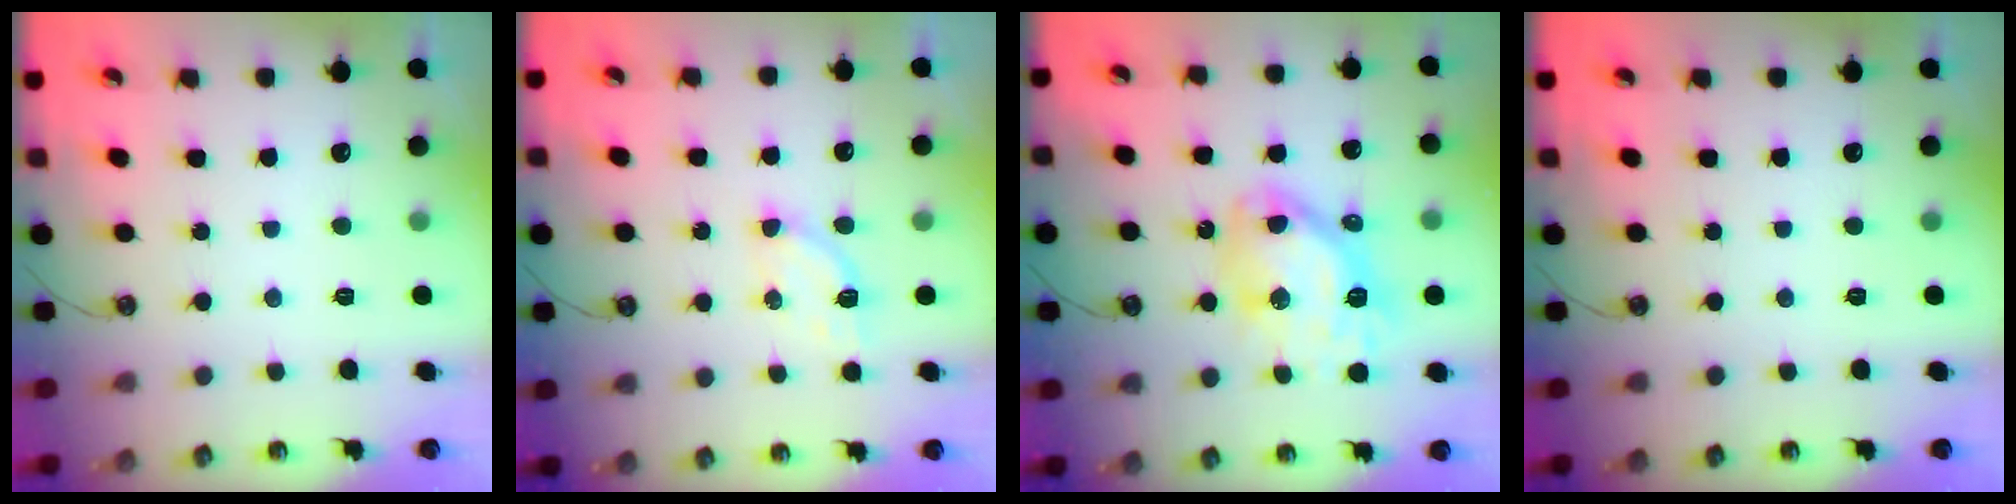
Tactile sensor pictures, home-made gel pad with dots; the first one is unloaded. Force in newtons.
{"total": 3.8, "press": 3.8, "slide": 0.5}
{"total": 14.3, "press": 14.2, "slide": 1.3}
{"total": 0.0}